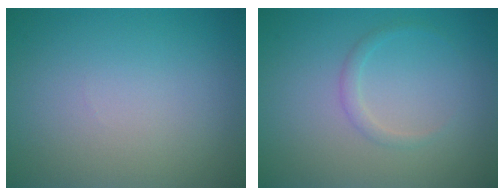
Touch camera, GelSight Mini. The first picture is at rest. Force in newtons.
{"total": 1.0, "press": 1.0, "slide": 0.1}